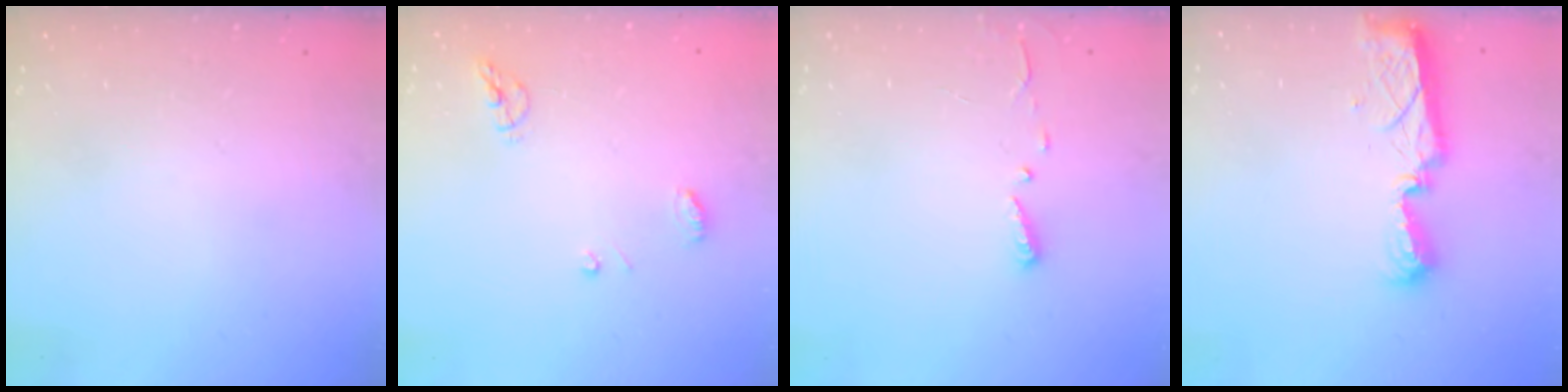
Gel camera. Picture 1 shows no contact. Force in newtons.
{"total": 6.3, "press": 6.3, "slide": 0.7}
{"total": 3.0, "press": 2.9, "slide": 0.3}
{"total": 7.9, "press": 7.9, "slide": 0.9}